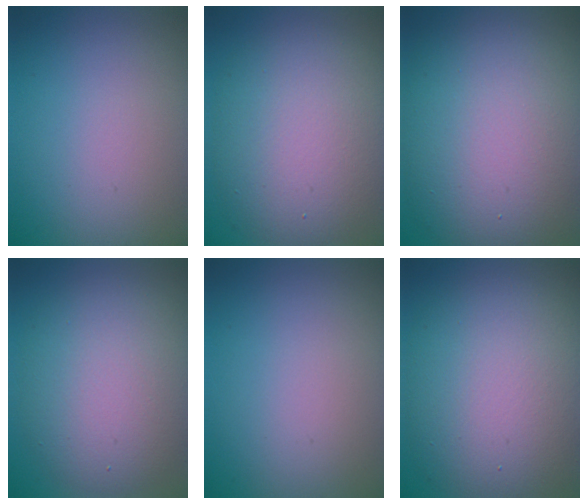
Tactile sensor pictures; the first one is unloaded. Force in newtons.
{"total": 9.5, "press": 9.5, "slide": 0.5}
{"total": 13.9, "press": 13.9, "slide": 0.8}
{"total": 8.0, "press": 8.0, "slide": 0.2}
{"total": 0.0}
{"total": 11.4, "press": 11.4, "slide": 1.0}